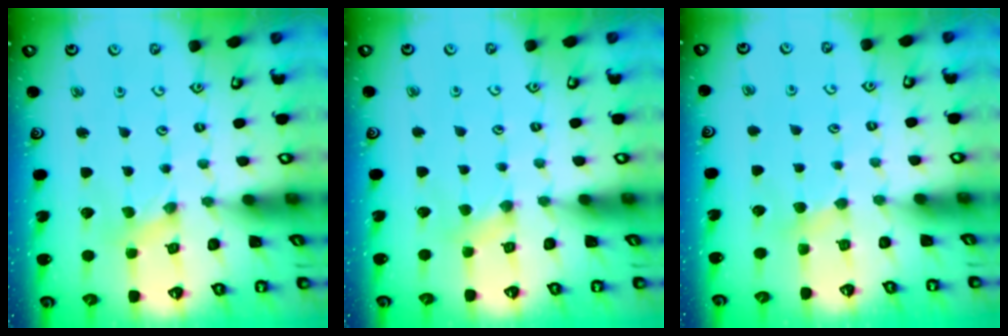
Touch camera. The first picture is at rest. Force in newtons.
{"total": 2.9, "press": 2.8, "slide": 0.6}
{"total": 3.0, "press": 3.0, "slide": 0.4}